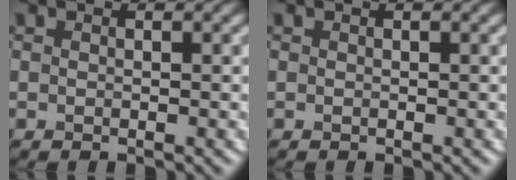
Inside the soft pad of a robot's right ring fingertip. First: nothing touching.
{"total": 0.0}